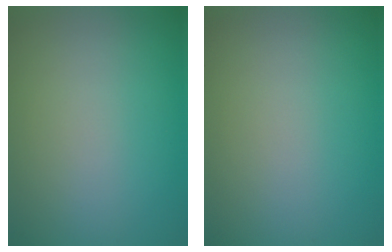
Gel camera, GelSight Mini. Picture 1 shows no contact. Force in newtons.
{"total": 0.0}